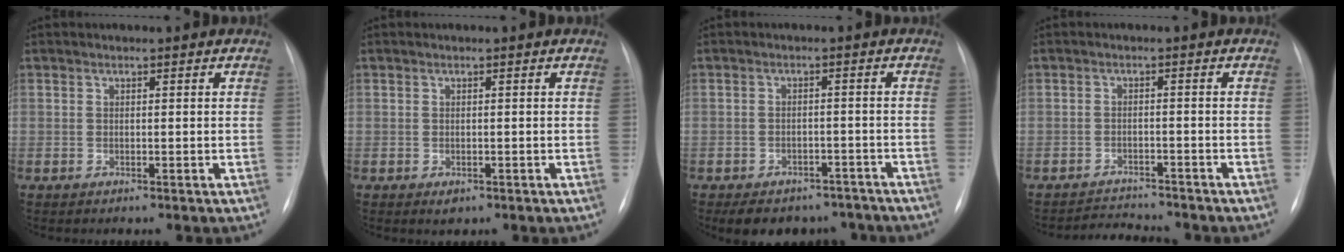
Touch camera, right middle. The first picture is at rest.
{"total": 1.2, "force": [-0.6, 0.8, 0.7], "torque": [-0.011, -0.001, -0.001]}
{"total": 10.8, "force": [-8.6, 5.9, 2.9], "torque": [-0.031, 0.012, -0.104]}
{"total": 4.2, "force": [-4.2, 0.3, 0.0], "torque": [-0.004, -0.004, -0.066]}